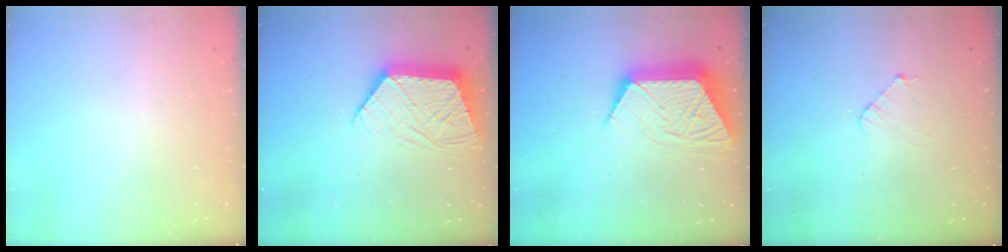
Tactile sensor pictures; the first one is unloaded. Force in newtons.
{"total": 12.5, "press": 12.5, "slide": 0.9}
{"total": 13.7, "press": 13.7, "slide": 1.1}
{"total": 4.1, "press": 4.0, "slide": 0.4}